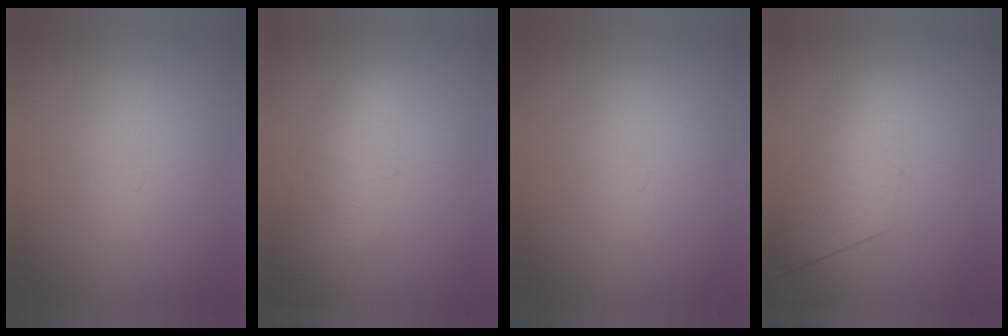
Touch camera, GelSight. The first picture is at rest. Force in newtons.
{"total": 2.1}
{"total": 0.0}
{"total": 2.2}